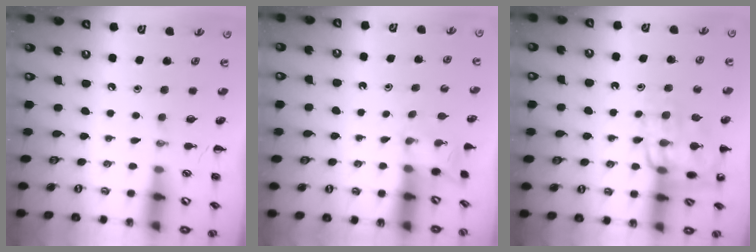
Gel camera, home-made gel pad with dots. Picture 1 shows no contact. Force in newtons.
{"total": 2.6, "press": 2.5, "slide": 0.9}
{"total": 15.3, "press": 15.2, "slide": 1.9}